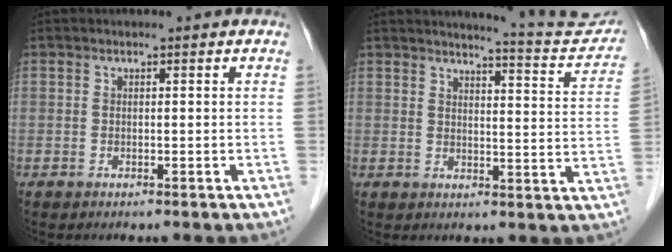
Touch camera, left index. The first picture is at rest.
{"total": 11.0, "force": [10.9, -0.3, 1.9], "torque": [-0.024, -0.050, 0.119]}